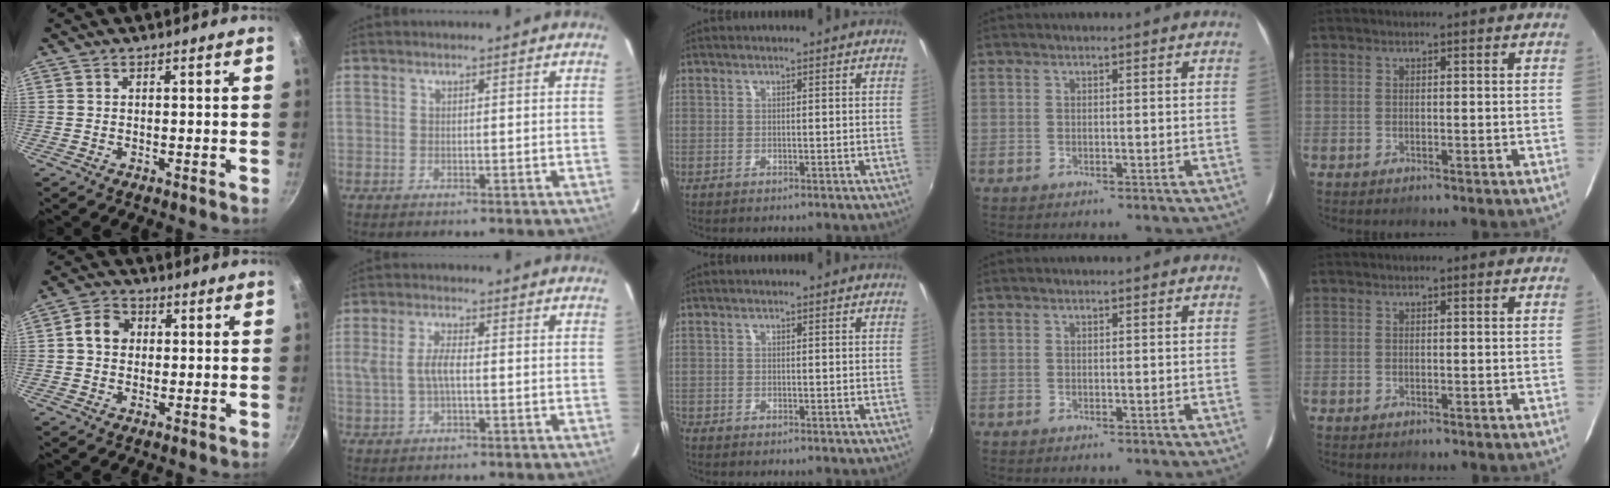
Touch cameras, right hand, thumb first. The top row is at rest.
{"thumb": {"total": 5.5, "force": [0.7, 4.5, 3.1], "torque": [-0.034, 0.011, 0.000]}, "index": {"total": 4.8, "force": [-0.4, 1.9, 4.4], "torque": [-0.088, 0.003, -0.003]}, "middle": {"total": 0.8, "force": [-0.8, 0.2, 0.1], "torque": [-0.005, -0.005, -0.018]}}